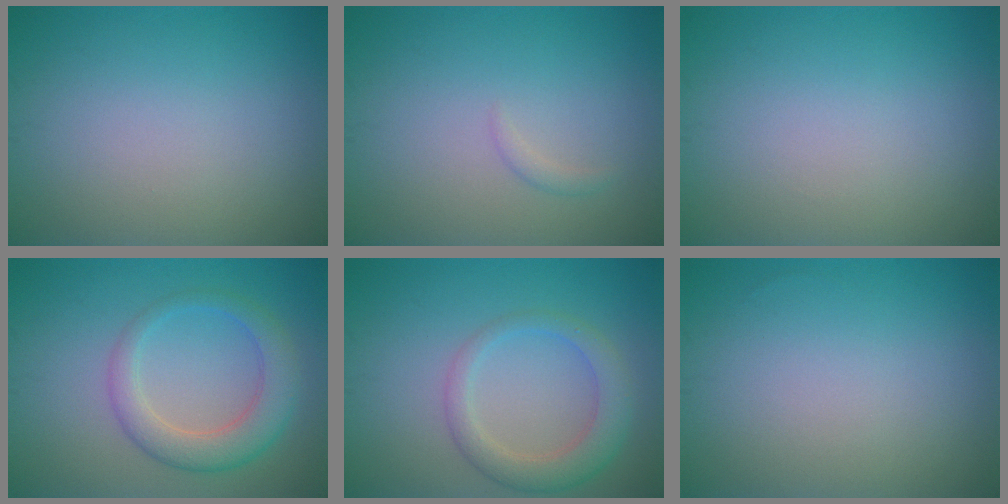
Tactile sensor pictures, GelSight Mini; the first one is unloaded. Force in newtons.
{"total": 0.7, "press": 0.7, "slide": 0.1}
{"total": 0.0}
{"total": 4.3, "press": 4.3, "slide": 0.3}
{"total": 3.6, "press": 3.6, "slide": 0.3}
{"total": 0.0}